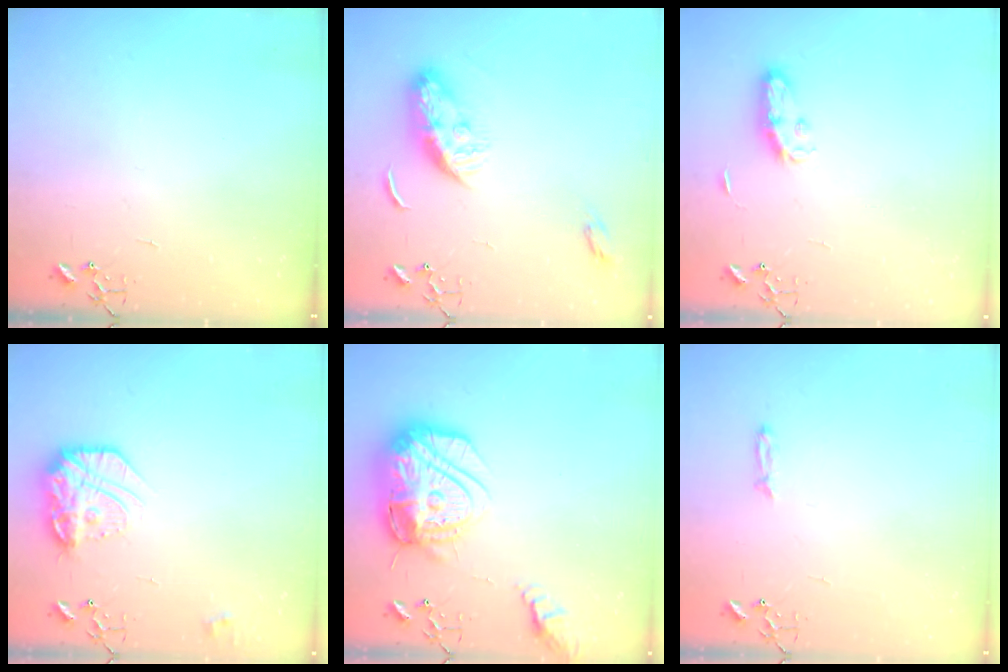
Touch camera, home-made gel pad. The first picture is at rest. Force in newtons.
{"total": 10.9, "press": 10.9, "slide": 0.2}
{"total": 7.0, "press": 6.9, "slide": 0.5}
{"total": 17.7, "press": 17.6, "slide": 1.0}
{"total": 22.9, "press": 22.7, "slide": 2.3}
{"total": 3.4, "press": 3.4, "slide": 0.4}